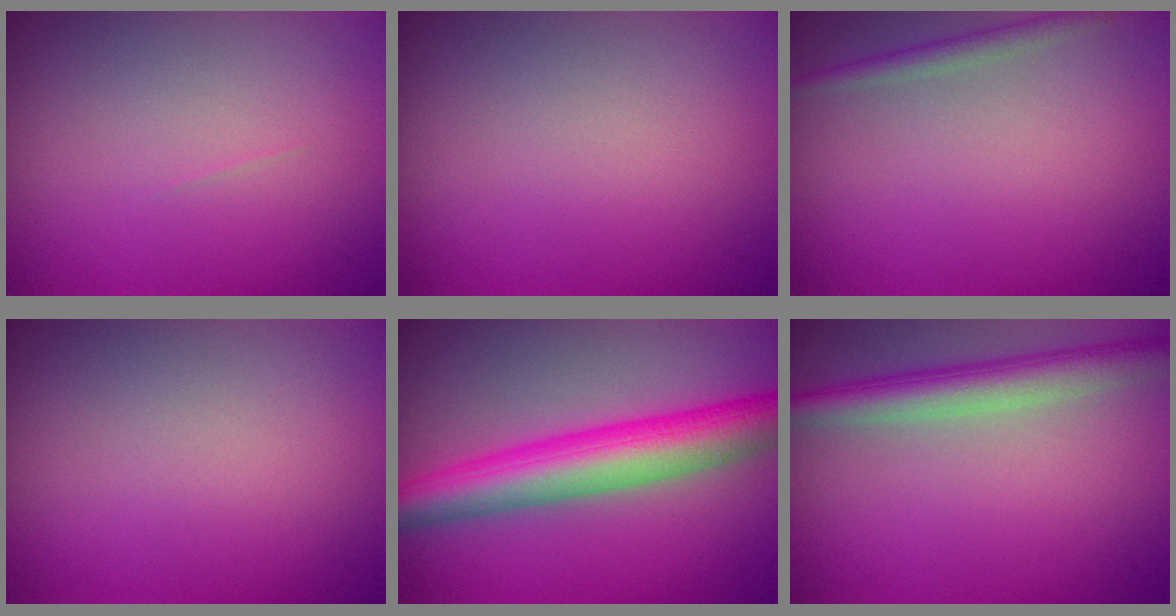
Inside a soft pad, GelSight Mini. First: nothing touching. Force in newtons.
{"total": 0.0}
{"total": 1.4, "press": 1.4, "slide": 0.0}
{"total": 0.0}
{"total": 7.5, "press": 7.5, "slide": 0.1}
{"total": 4.4, "press": 4.4, "slide": 0.1}